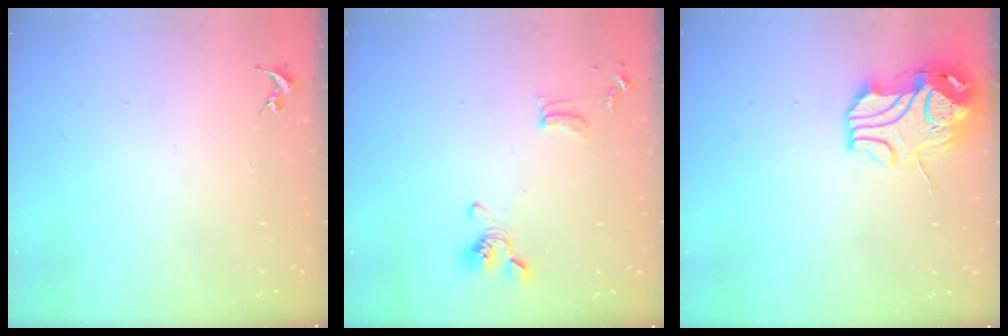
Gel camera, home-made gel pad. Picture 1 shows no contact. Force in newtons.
{"total": 11.6, "press": 11.4, "slide": 2.1}
{"total": 11.8, "press": 11.7, "slide": 1.5}